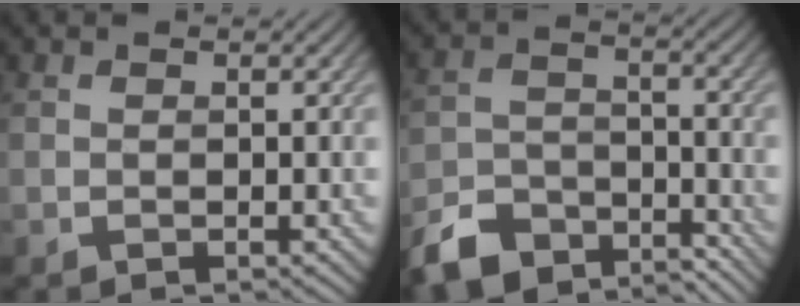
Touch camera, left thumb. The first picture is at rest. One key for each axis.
{"total": 9.3, "fx": -7.8, "fy": 3.9, "fz": 3.5, "tx": -0.074, "ty": -0.012, "tz": -0.145}